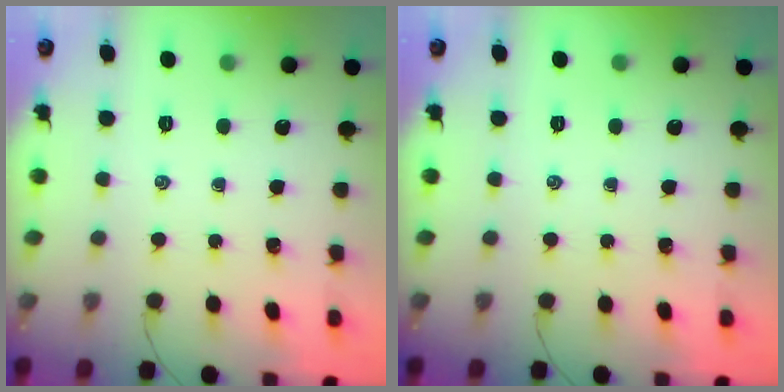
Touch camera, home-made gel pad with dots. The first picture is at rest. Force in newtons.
{"total": 0.0}